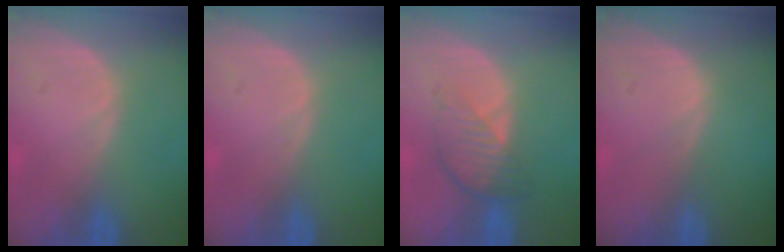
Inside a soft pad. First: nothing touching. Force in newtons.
{"total": 0.0}
{"total": 4.6, "press": 4.2, "slide": 2.0}
{"total": 0.0}